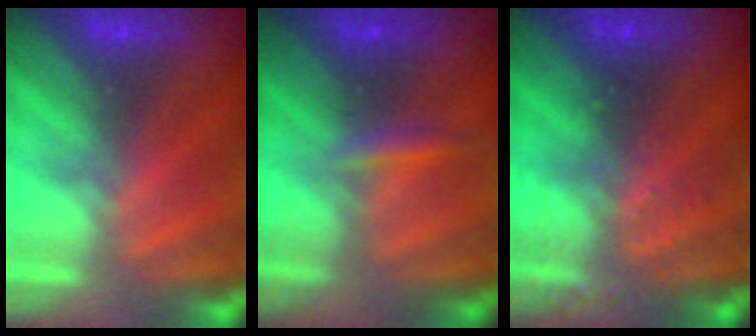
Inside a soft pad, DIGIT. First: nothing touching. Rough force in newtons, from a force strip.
{"total": 2.4}
{"total": 3.4}